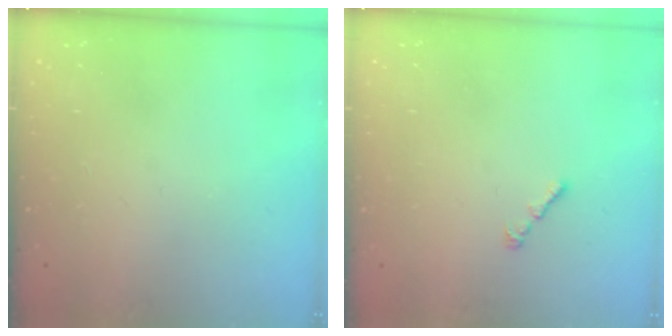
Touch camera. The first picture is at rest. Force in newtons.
{"total": 1.0, "press": 0.9, "slide": 0.5}